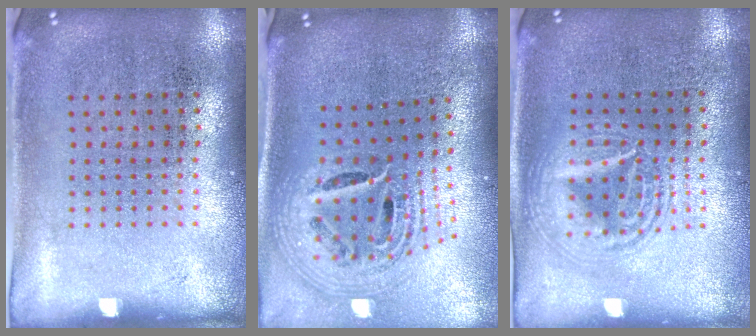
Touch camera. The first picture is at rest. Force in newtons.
{"total": 2.5, "press": 1.8, "slide": 1.8}
{"total": 2.9, "press": 2.8, "slide": 0.3}